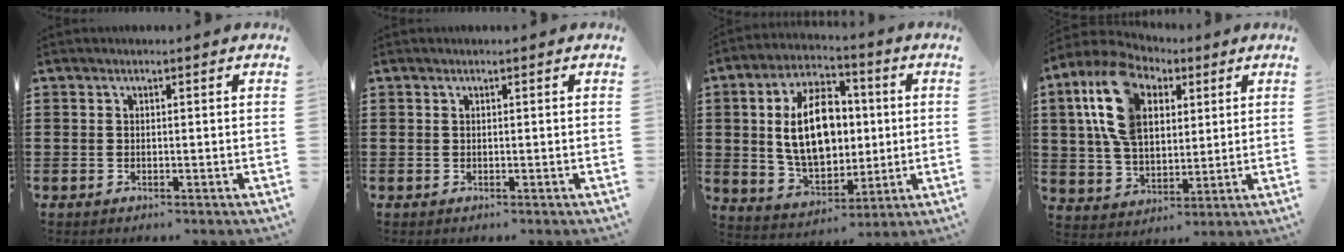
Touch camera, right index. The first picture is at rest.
{"total": 0.0}
{"total": 13.6, "force": [1.4, 8.3, 10.7], "torque": [-0.209, 0.011, 0.021]}
{"total": 13.6, "force": [5.0, 8.5, 9.4], "torque": [-0.225, 0.015, 0.086]}